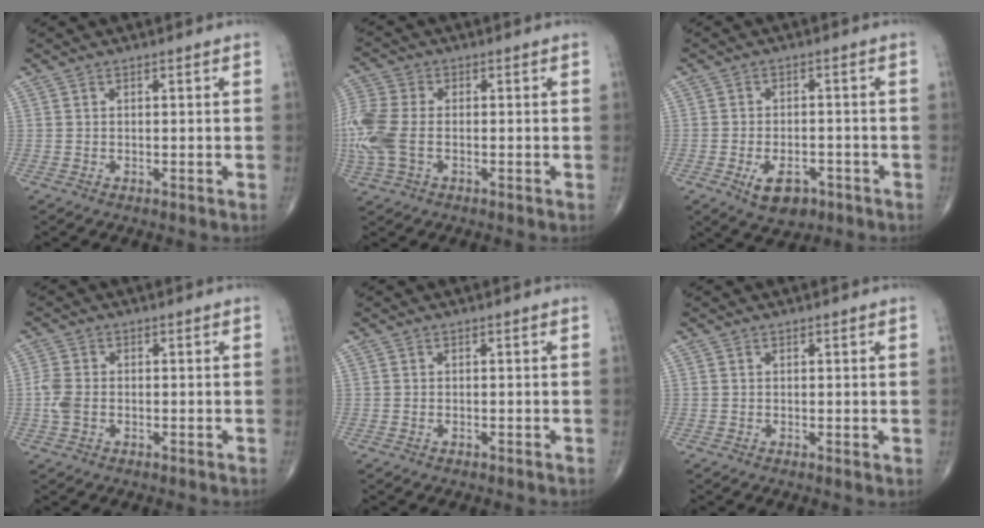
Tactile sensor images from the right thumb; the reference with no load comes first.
{"total": 11.5, "force": [-1.5, 7.1, 9.0], "torque": [-0.246, 0.011, -0.029]}
{"total": 6.7, "force": [-3.2, 3.9, 4.4], "torque": [-0.062, 0.012, -0.045]}
{"total": 3.7, "force": [-0.7, 2.5, 2.7], "torque": [-0.071, 0.007, -0.016]}
{"total": 0.0}
{"total": 0.7, "force": [0.2, 0.3, 0.6], "torque": [-0.011, -0.004, 0.001]}